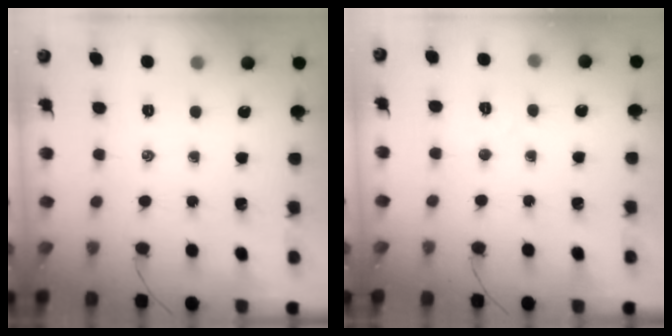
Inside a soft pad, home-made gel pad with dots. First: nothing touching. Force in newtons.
{"total": 4.1, "press": 4.0, "slide": 0.9}